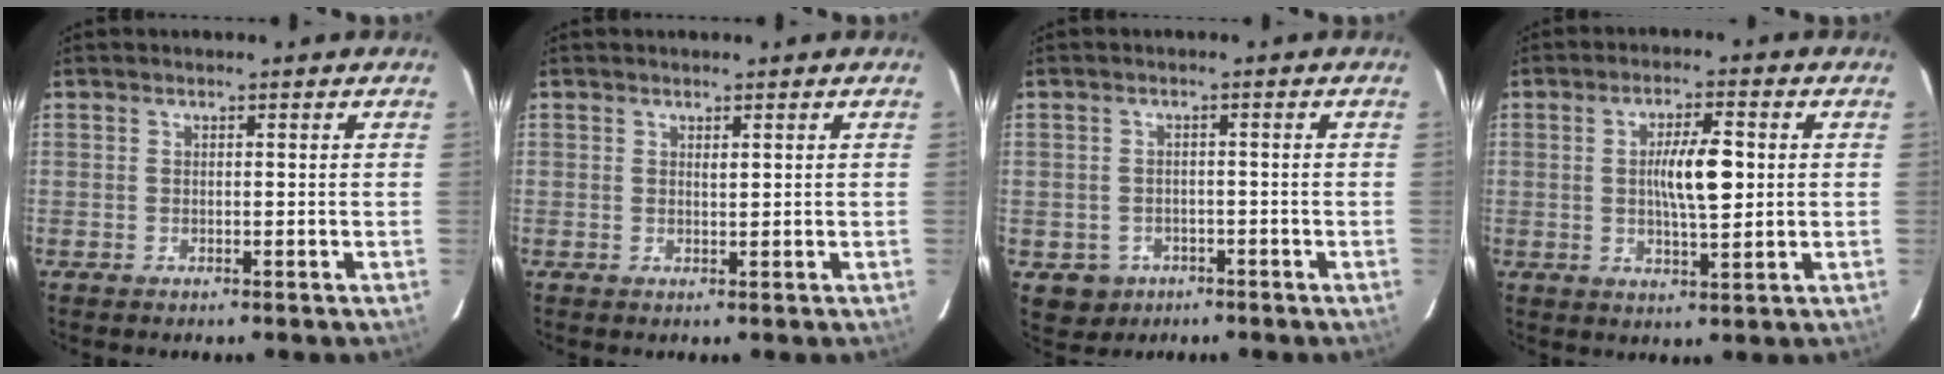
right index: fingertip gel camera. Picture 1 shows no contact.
{"total": 0.6, "force": [0.3, 0.1, 0.4], "torque": [-0.010, -0.003, 0.007]}
{"total": 4.3, "force": [-1.8, 3.9, 0.4], "torque": [-0.005, 0.009, -0.021]}
{"total": 7.2, "force": [0.6, 1.4, 7.0], "torque": [-0.123, 0.005, 0.012]}